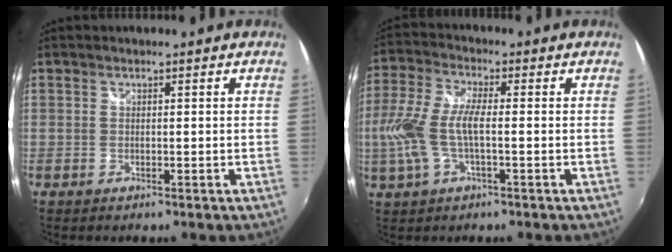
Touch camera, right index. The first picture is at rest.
{"total": 10.7, "force": [-1.6, 3.4, 10.0], "torque": [-0.222, 0.000, -0.031]}